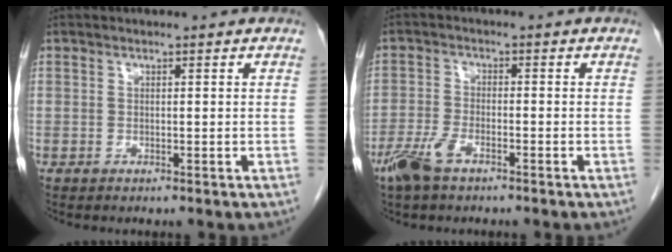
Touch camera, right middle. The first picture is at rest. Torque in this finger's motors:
{"motor_torque": [0.84, -0.59, 0.38, 0.10]}